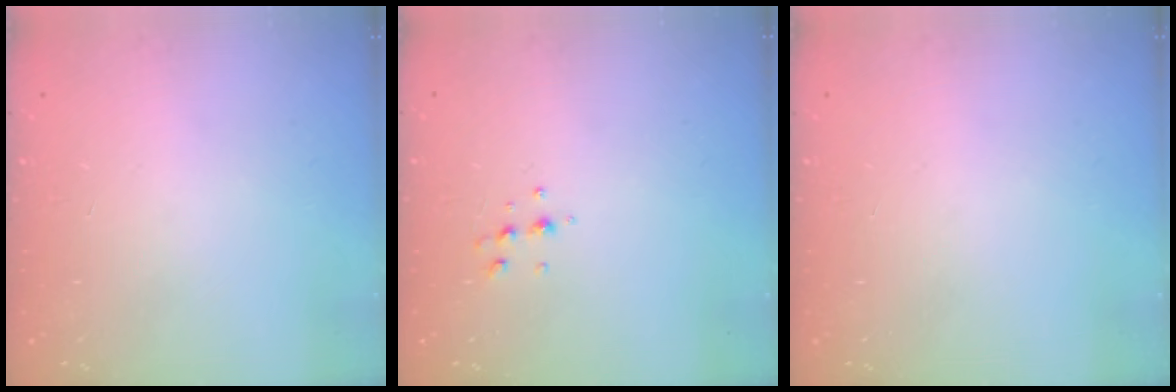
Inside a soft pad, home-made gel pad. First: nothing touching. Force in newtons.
{"total": 4.7, "press": 4.6, "slide": 1.0}
{"total": 0.0}